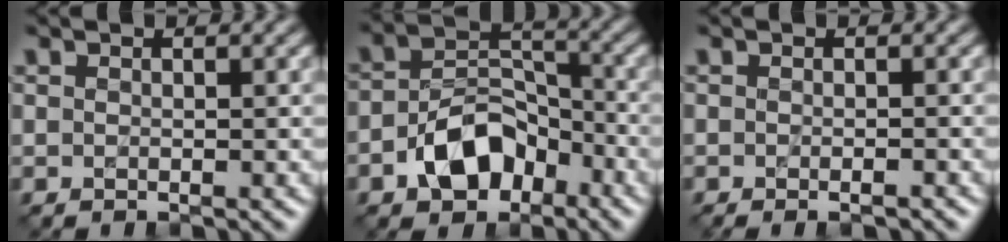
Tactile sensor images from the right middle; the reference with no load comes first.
{"total": 6.3, "force": [-3.3, 3.9, 3.7], "torque": [-0.059, 0.003, -0.063]}
{"total": 1.5, "force": [-0.8, 0.3, 1.2], "torque": [-0.014, -0.002, -0.012]}